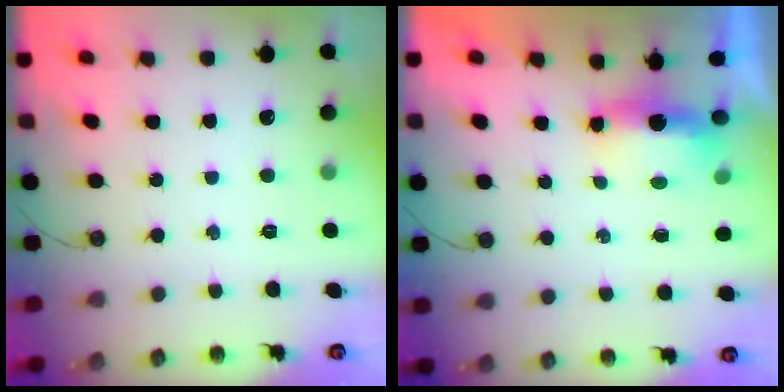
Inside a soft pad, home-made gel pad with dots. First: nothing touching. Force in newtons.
{"total": 14.7, "press": 7.2, "slide": 12.8}